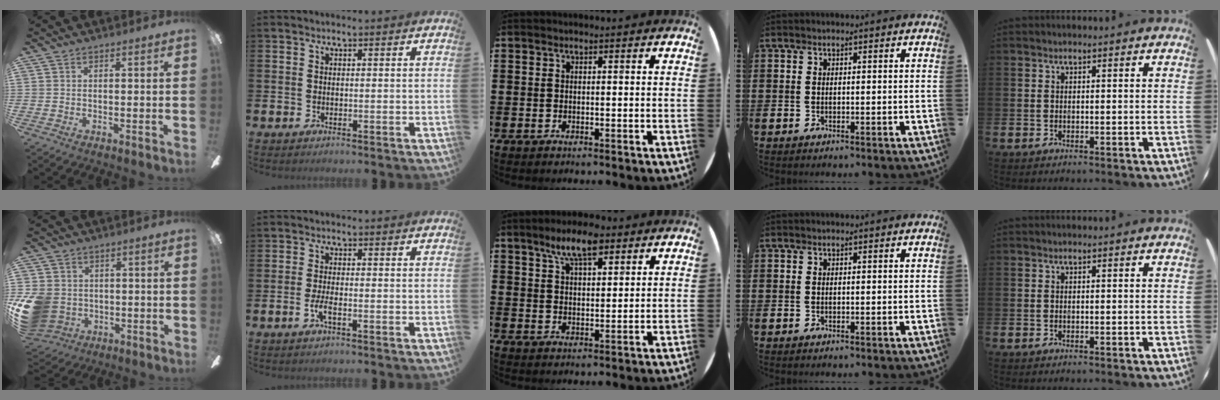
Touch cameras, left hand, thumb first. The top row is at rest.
{"thumb": {"total": 12.0, "force": [-2.0, 10.3, 5.7], "torque": [-0.151, 0.018, -0.032]}, "index": {"total": 2.1, "force": [-0.8, 0.4, 1.8], "torque": [-0.035, 0.001, -0.015]}, "middle": {"total": 6.9, "force": [4.9, 2.5, 4.1], "torque": [-0.075, -0.008, 0.084]}}